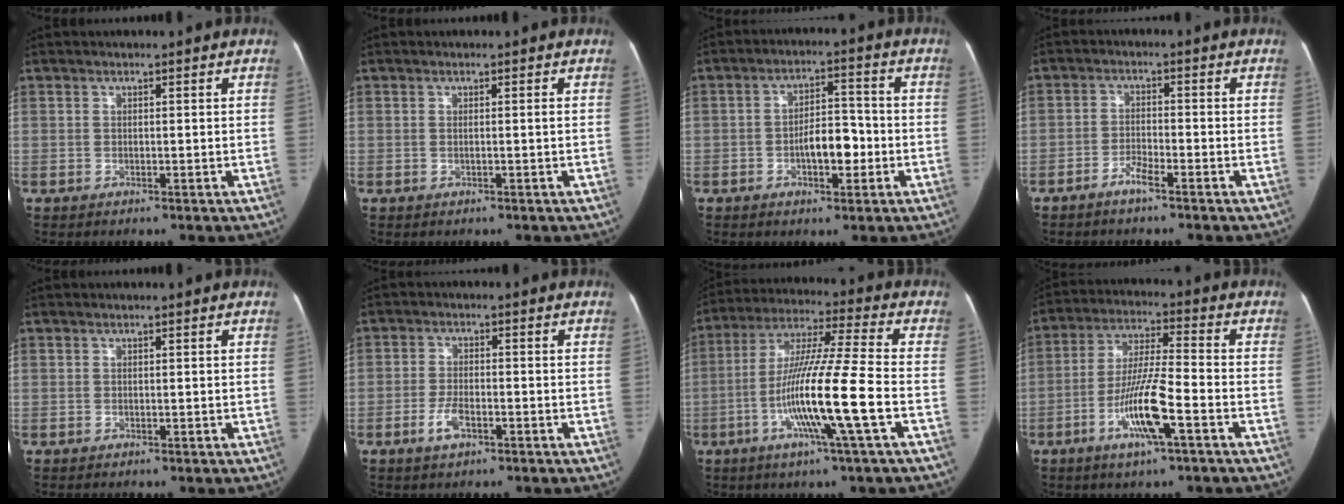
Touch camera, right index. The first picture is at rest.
{"total": 0.9, "force": [-0.1, 0.0, 0.9], "torque": [-0.017, 0.001, -0.001]}
{"total": 7.0, "force": [-1.9, 3.2, 6.0], "torque": [-0.101, 0.021, -0.026]}
{"total": 3.1, "force": [-2.4, 0.9, 1.8], "torque": [-0.035, 0.004, -0.046]}
{"total": 0.0}
{"total": 4.3, "force": [-2.1, 2.1, 3.1], "torque": [-0.067, 0.000, -0.037]}
{"total": 15.8, "force": [-4.6, -1.0, 15.1], "torque": [-0.290, -0.007, -0.091]}
{"total": 11.5, "force": [-4.7, 1.1, 10.4], "torque": [-0.203, -0.004, -0.087]}